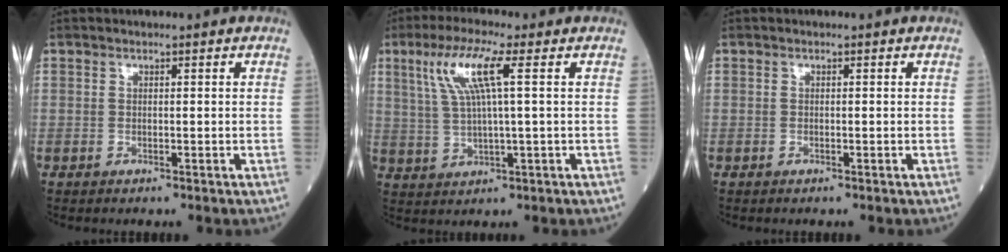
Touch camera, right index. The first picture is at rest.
{"total": 8.2, "force": [3.0, 0.2, 7.6], "torque": [-0.162, 0.015, 0.062]}
{"total": 0.0}